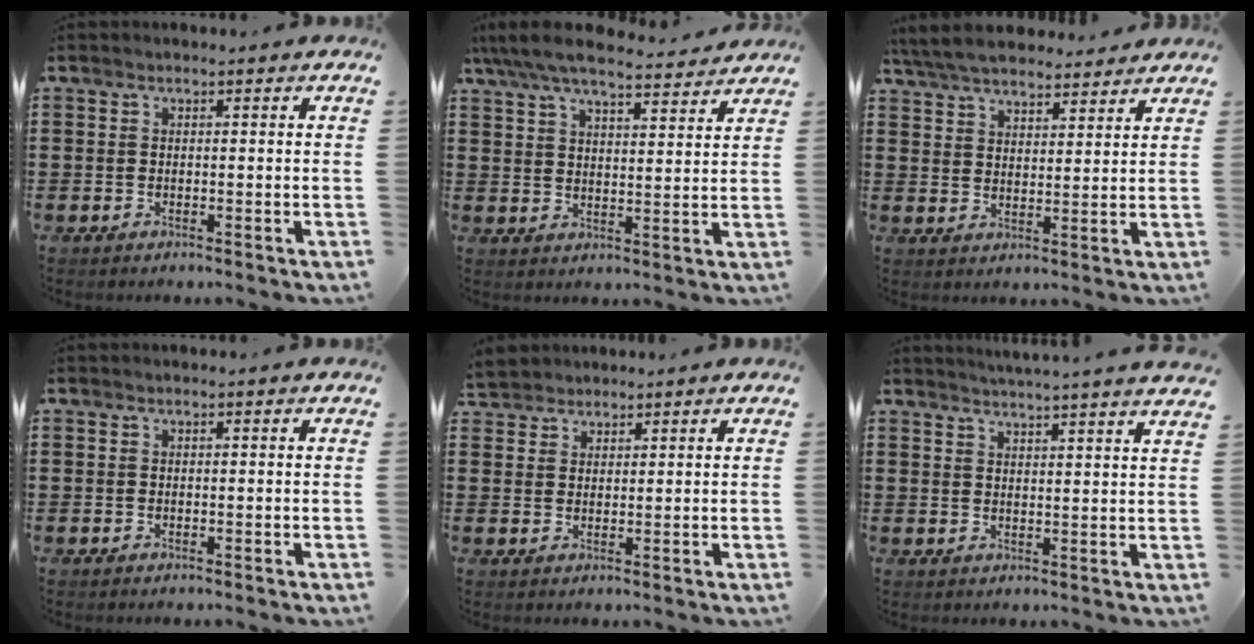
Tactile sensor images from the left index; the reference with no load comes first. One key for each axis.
{"total": 7.0, "fx": 6.2, "fy": 1.1, "fz": 3.1, "tx": -0.083, "ty": -0.028, "tz": 0.110}
{"total": 6.0, "fx": 5.7, "fy": 1.3, "fz": 1.6, "tx": -0.053, "ty": -0.017, "tz": 0.105}
{"total": 0.0}
{"total": 2.4, "fx": 2.2, "fy": 0.9, "fz": -0.3, "tx": -0.004, "ty": 0.003, "tz": 0.043}
{"total": 3.5, "fx": 3.3, "fy": -1.1, "fz": 0.5, "tx": -0.018, "ty": -0.019, "tz": 0.058}